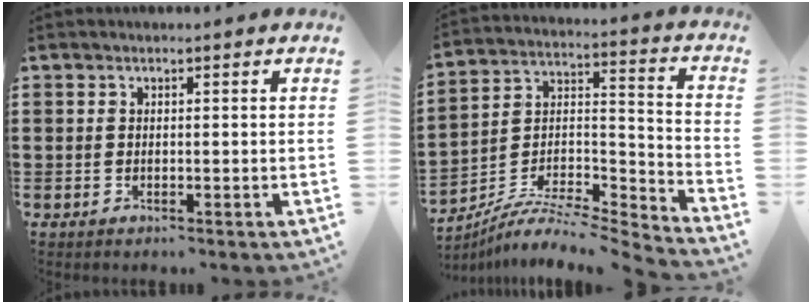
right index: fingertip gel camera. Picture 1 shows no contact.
{"total": 6.4, "force": [-5.5, 2.1, 2.6], "torque": [-0.052, 0.001, -0.111]}